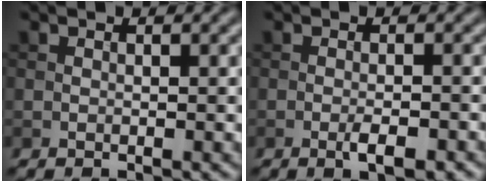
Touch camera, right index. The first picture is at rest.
{"total": 2.6, "force": [-1.4, 0.6, 2.2], "torque": [-0.039, -0.001, -0.023]}